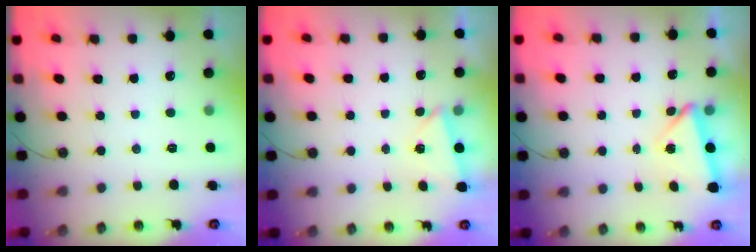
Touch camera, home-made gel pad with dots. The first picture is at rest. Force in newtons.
{"total": 2.5, "press": 2.4, "slide": 0.9}
{"total": 4.3, "press": 4.1, "slide": 1.0}